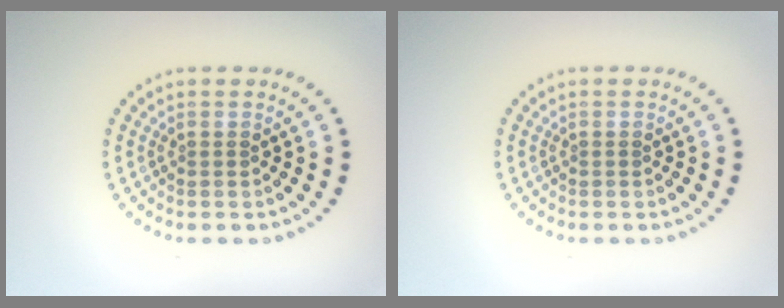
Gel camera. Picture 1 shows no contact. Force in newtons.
{"total": 0.0}